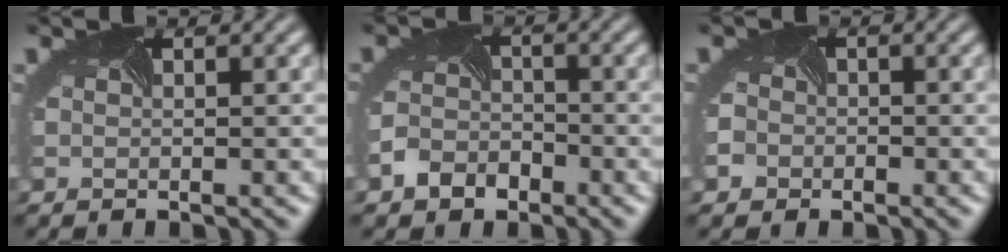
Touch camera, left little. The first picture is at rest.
{"total": 3.3, "force": [-2.4, 2.1, 0.9], "torque": [-0.025, -0.009, -0.052]}
{"total": 2.9, "force": [-1.5, 2.4, 0.6], "torque": [-0.004, -0.005, -0.028]}